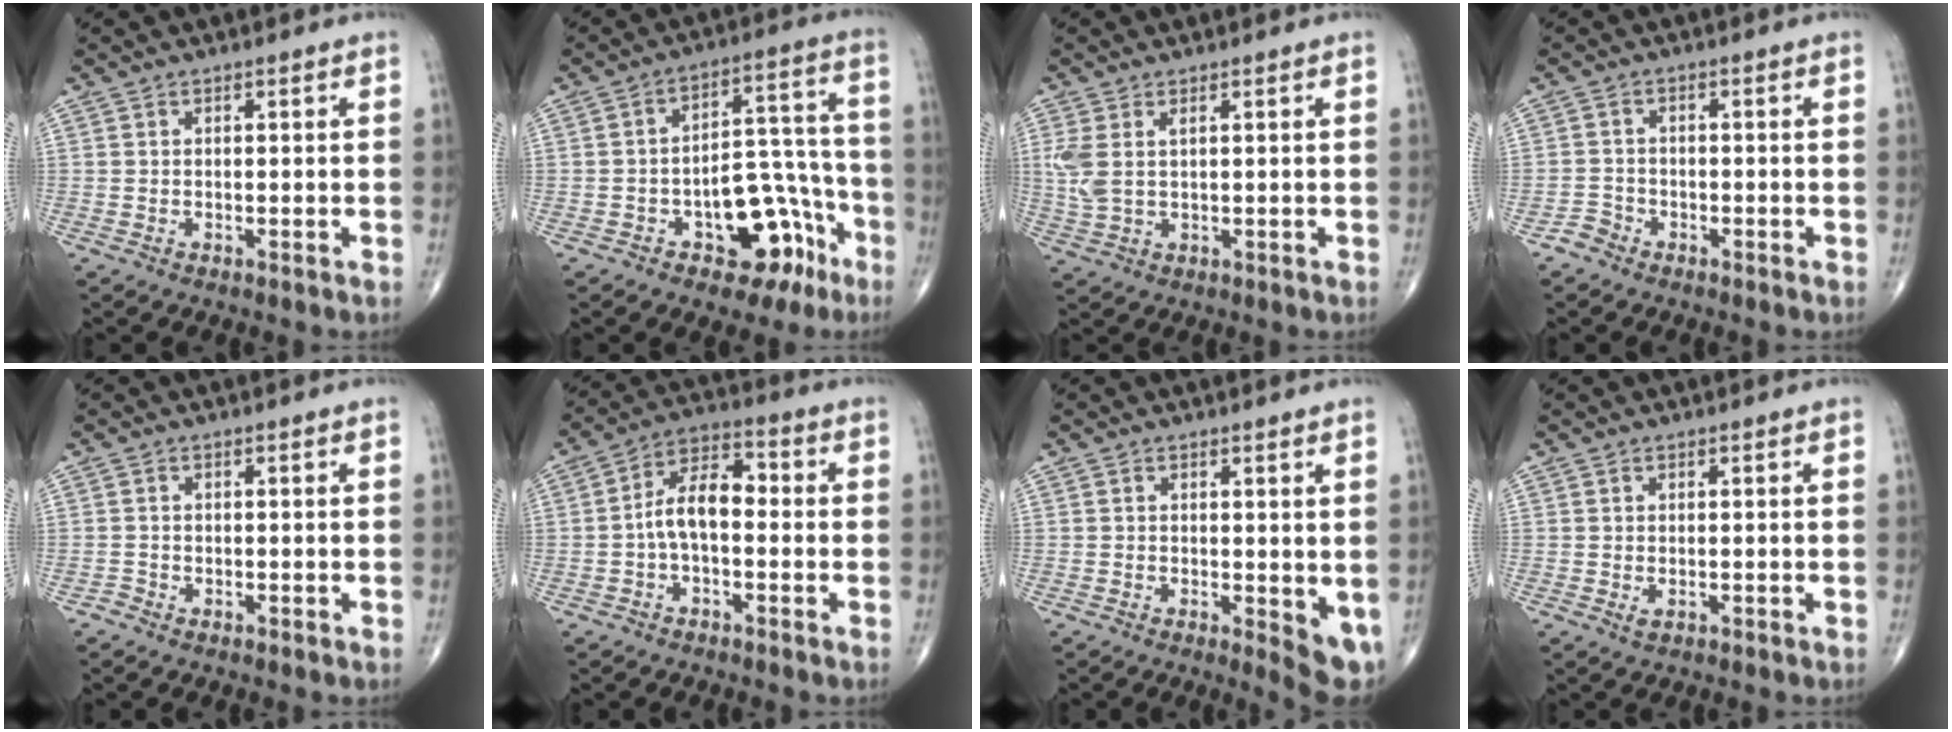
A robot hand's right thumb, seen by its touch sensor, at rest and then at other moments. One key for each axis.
{"total": 14.8, "fx": -6.9, "fy": 8.2, "fz": 10.2, "tx": -0.084, "ty": 0.063, "tz": -0.091}
{"total": 5.0, "fx": 1.2, "fy": 2.5, "fz": 4.1, "tx": -0.114, "ty": 0.007, "tz": 0.033}
{"total": 2.2, "fx": -1.7, "fy": 1.5, "fz": 0.1, "tx": -0.001, "ty": 0.008, "tz": -0.037}
{"total": 0.8, "fx": -0.6, "fy": 0.5, "fz": 0.0, "tx": 0.004, "ty": 0.001, "tz": -0.019}
{"total": 8.7, "fx": -1.0, "fy": 4.7, "fz": 7.2, "tx": -0.118, "ty": 0.036, "tz": -0.029}
{"total": 5.4, "fx": -0.4, "fy": 1.9, "fz": 5.0, "tx": -0.060, "ty": -0.014, "tz": -0.005}
{"total": 1.0, "fx": -0.3, "fy": 0.6, "fz": 0.8, "tx": -0.016, "ty": -0.003, "tz": -0.003}